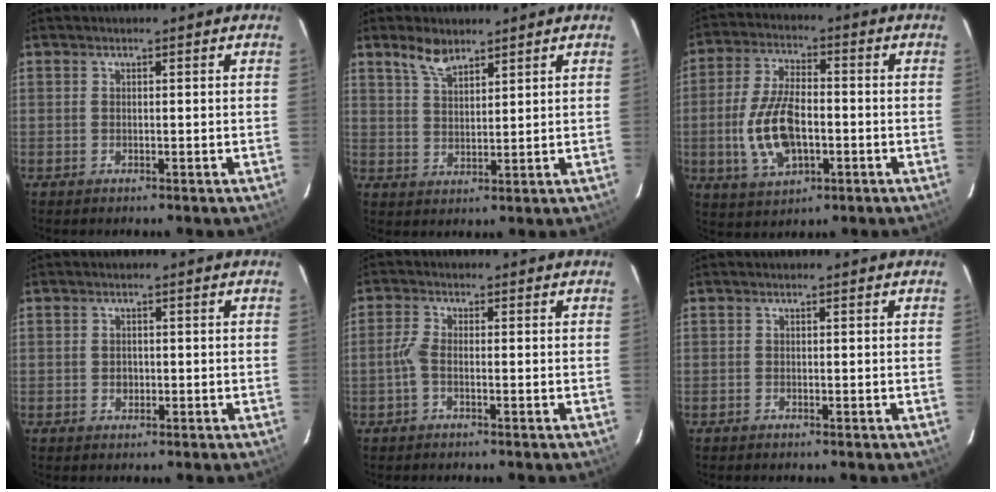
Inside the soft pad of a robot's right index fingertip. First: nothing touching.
{"total": 5.0, "force": [3.9, 1.9, 2.5], "torque": [-0.046, 0.005, 0.078]}
{"total": 12.8, "force": [-2.7, 6.5, 10.6], "torque": [-0.223, -0.001, -0.043]}
{"total": 1.4, "force": [-0.3, 1.3, 0.4], "torque": [-0.006, 0.001, -0.003]}
{"total": 2.4, "force": [-1.0, 0.8, 2.1], "torque": [-0.056, 0.005, -0.021]}
{"total": 0.0}